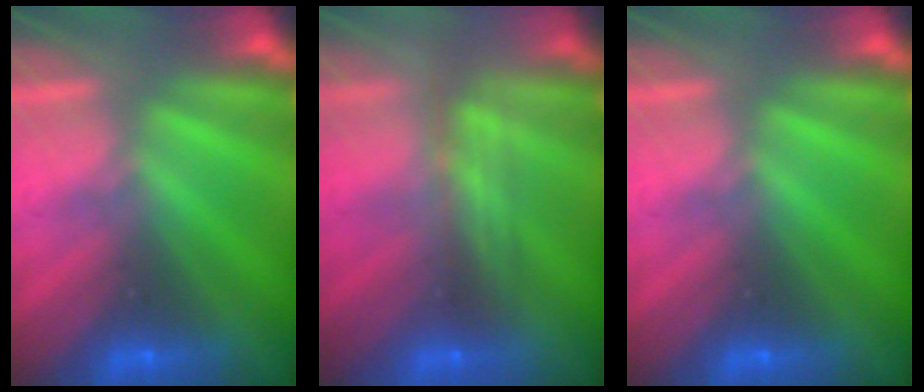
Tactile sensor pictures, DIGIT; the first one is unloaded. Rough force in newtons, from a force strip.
{"total": 2.4}
{"total": 0.0}